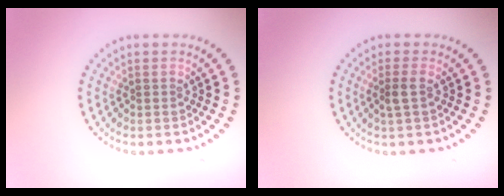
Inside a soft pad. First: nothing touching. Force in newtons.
{"total": 1.4, "press": 1.2, "slide": 0.8}